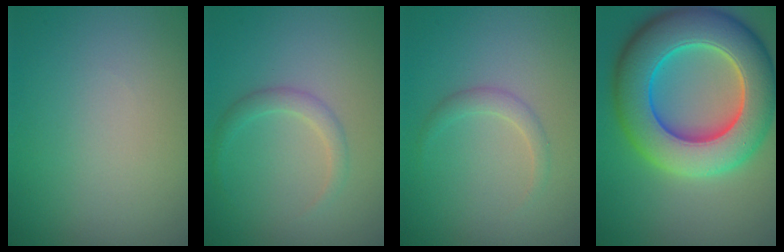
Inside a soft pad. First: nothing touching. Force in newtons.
{"total": 1.6, "press": 1.5, "slide": 0.2}
{"total": 1.2, "press": 1.2, "slide": 0.0}
{"total": 12.2, "press": 12.2, "slide": 0.4}